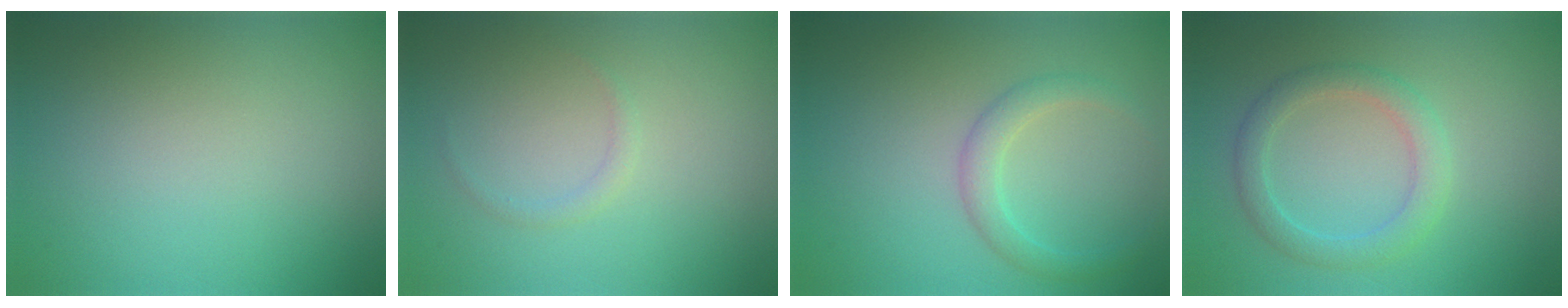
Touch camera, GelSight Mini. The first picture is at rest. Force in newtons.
{"total": 0.8, "press": 0.8, "slide": 0.2}
{"total": 2.2, "press": 2.2, "slide": 0.0}
{"total": 2.9, "press": 2.9, "slide": 0.1}